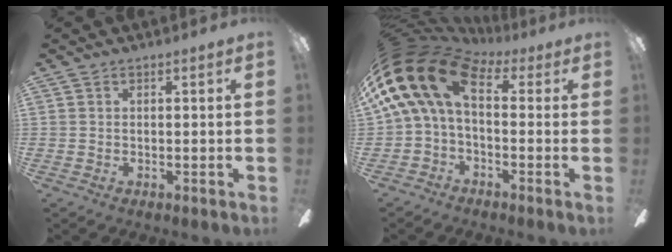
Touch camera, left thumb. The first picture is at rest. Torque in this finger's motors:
{"motor_torque": [-0.57, 2.22, 2.42, -0.34, 0.38]}